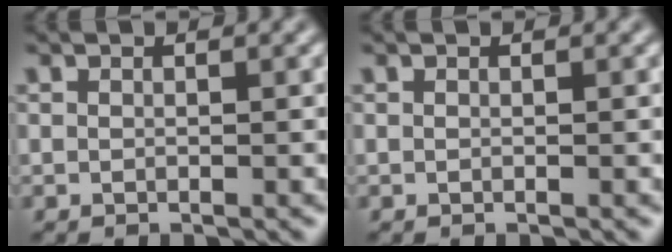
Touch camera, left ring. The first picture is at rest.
{"total": 0.0}